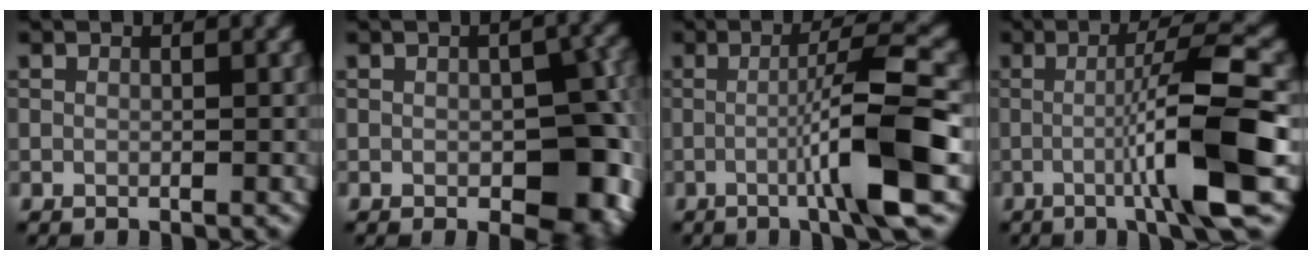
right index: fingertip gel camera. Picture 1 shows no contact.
{"total": 9.0, "force": [-1.5, 5.0, 7.3], "torque": [-0.087, -0.016, -0.010]}
{"total": 7.9, "force": [-1.7, 0.7, 7.7], "torque": [-0.113, 0.015, -0.036]}
{"total": 8.6, "force": [-1.7, 0.8, 8.4], "torque": [-0.123, 0.013, -0.034]}